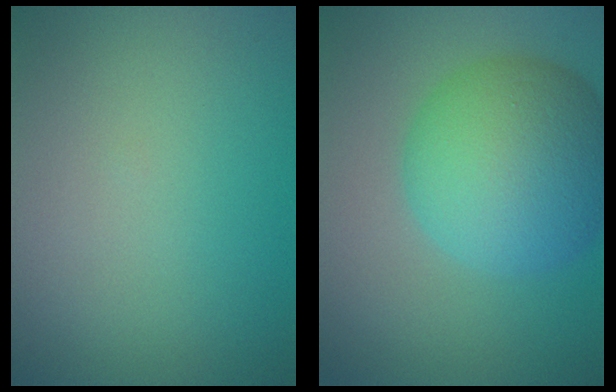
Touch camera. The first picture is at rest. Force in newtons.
{"total": 9.7, "press": 9.7, "slide": 0.2}